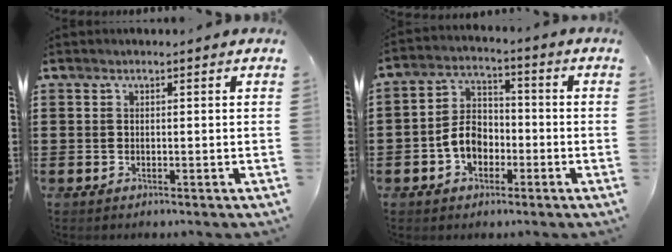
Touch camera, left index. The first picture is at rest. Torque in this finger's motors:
{"motor_torque": [1.15, 0.99, 0.54, 0.06]}